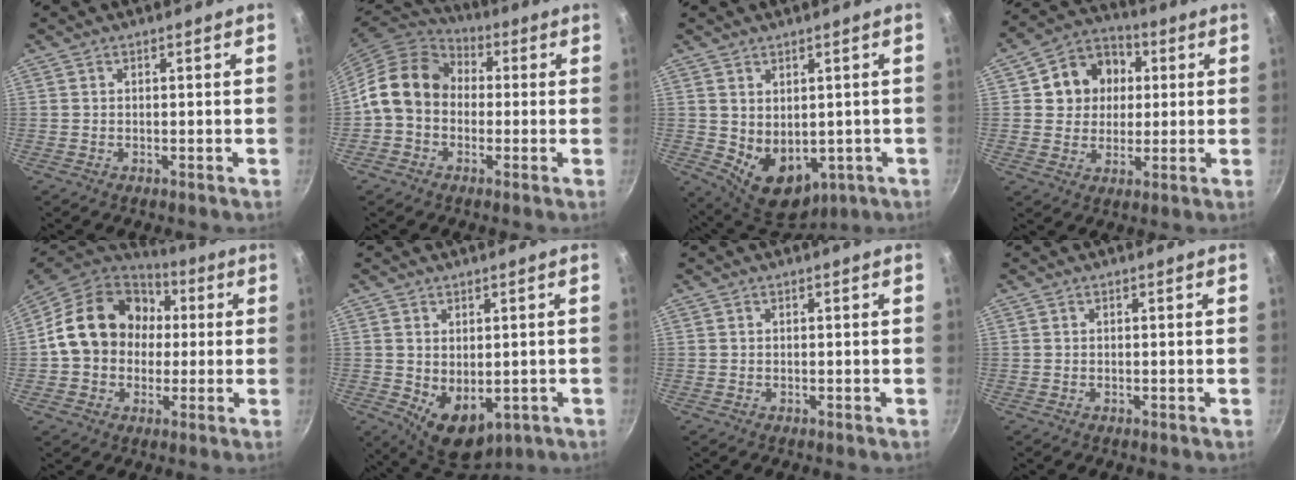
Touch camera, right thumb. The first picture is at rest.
{"total": 12.3, "force": [-0.6, 9.3, 7.9], "torque": [-0.122, 0.034, -0.033]}
{"total": 10.7, "force": [-0.7, 7.6, 7.5], "torque": [-0.089, -0.019, 0.018]}
{"total": 11.5, "force": [2.5, 10.1, 5.0], "torque": [-0.050, 0.015, 0.030]}
{"total": 19.1, "force": [2.0, 15.7, 10.7], "torque": [-0.157, 0.038, 0.023]}
{"total": 8.6, "force": [-0.9, 5.8, 6.2], "torque": [-0.073, -0.015, 0.008]}
{"total": 0.0}
{"total": 0.0}